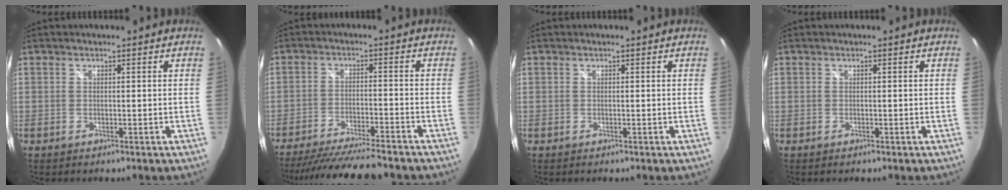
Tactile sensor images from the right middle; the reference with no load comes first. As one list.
[{"total": 15.7, "force": [-13.9, 1.5, 7.1], "torque": [-0.141, -0.019, -0.217]}, {"total": 0.0}, {"total": 0.0}]